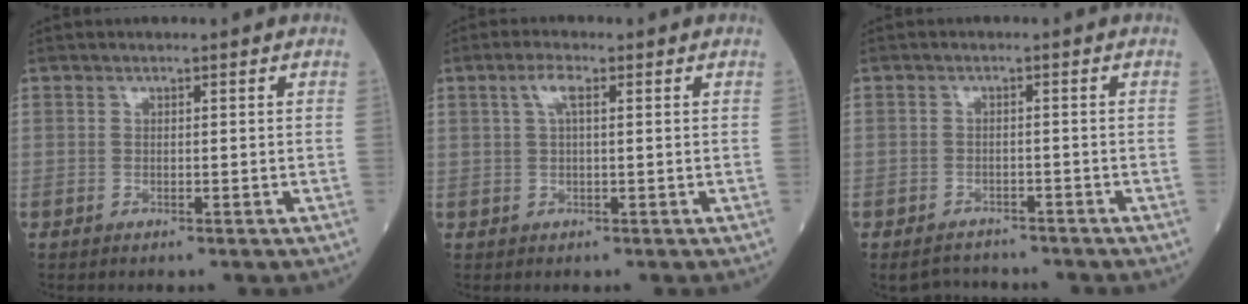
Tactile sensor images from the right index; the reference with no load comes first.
{"total": 2.5, "force": [1.0, 0.5, 2.2], "torque": [-0.048, 0.017, 0.023]}
{"total": 3.6, "force": [-3.3, 1.2, -0.2], "torque": [0.004, -0.003, -0.053]}